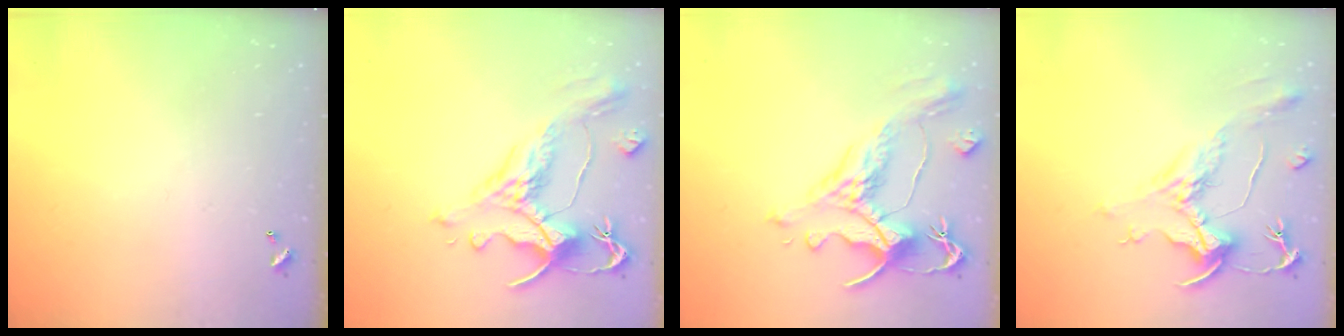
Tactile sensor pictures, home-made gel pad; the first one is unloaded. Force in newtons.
{"total": 1.6, "press": 0.7, "slide": 1.4}
{"total": 1.6, "press": 0.7, "slide": 1.4}
{"total": 2.1, "press": 1.6, "slide": 1.4}